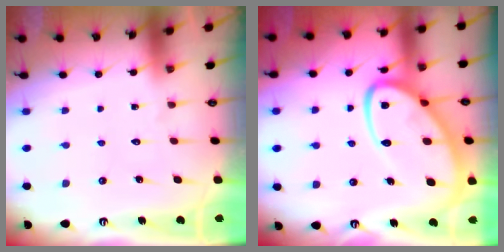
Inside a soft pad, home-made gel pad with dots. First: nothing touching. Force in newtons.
{"total": 15.8, "press": 15.7, "slide": 1.6}